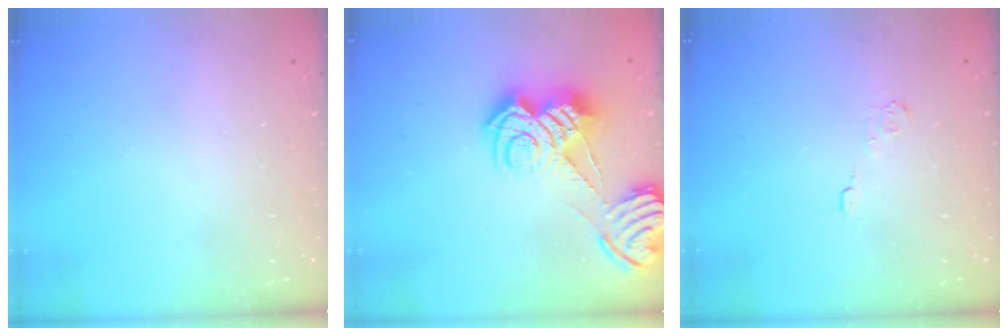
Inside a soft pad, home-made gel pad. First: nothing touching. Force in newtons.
{"total": 16.2, "press": 16.1, "slide": 1.2}
{"total": 3.5, "press": 3.5, "slide": 0.4}